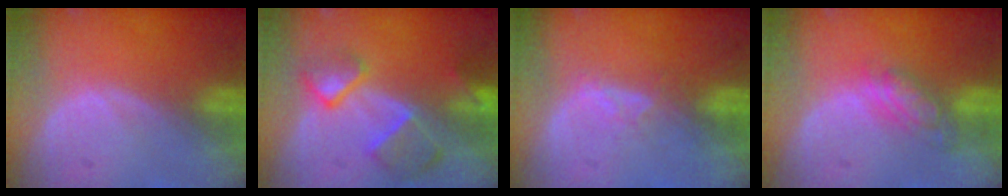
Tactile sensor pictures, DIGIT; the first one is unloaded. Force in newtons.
{"total": 7.3, "press": 6.6, "slide": 2.9}
{"total": 2.3, "press": 2.2, "slide": 0.9}
{"total": 5.4, "press": 4.6, "slide": 2.8}